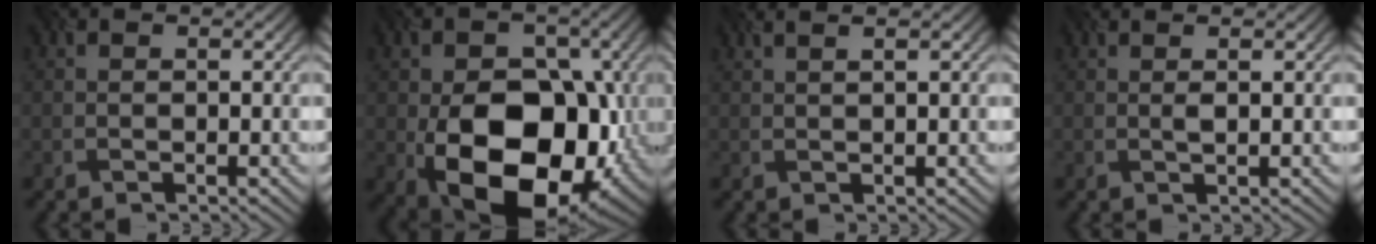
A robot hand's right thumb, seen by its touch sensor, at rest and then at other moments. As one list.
[{"total": 16.0, "force": [-4.1, 10.6, 11.3], "torque": [-0.172, -0.031, -0.057]}, {"total": 1.6, "force": [0.9, 0.3, 1.3], "torque": [-0.014, 0.005, 0.010]}, {"total": 1.3, "force": [0.5, 0.2, 1.2], "torque": [-0.021, 0.003, 0.007]}]